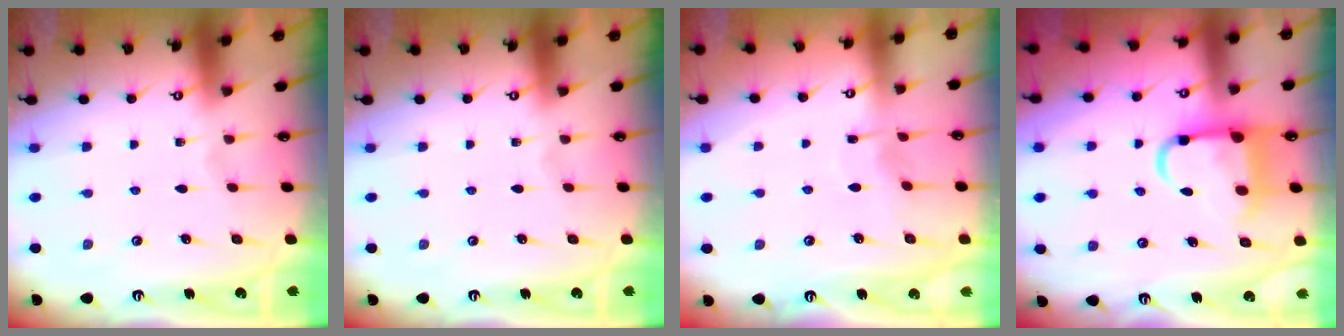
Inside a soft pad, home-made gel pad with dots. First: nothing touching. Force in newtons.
{"total": 0.0}
{"total": 3.7, "press": 3.6, "slide": 0.6}
{"total": 9.7, "press": 9.6, "slide": 1.2}